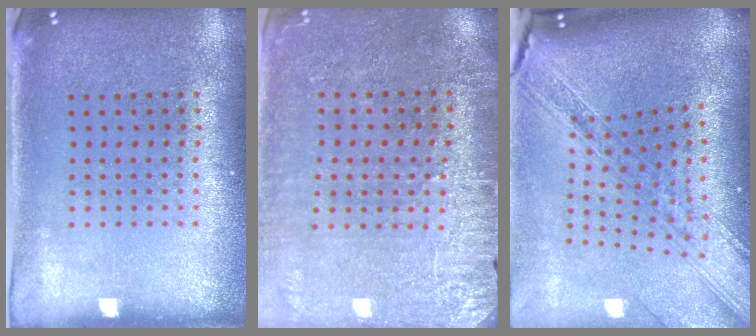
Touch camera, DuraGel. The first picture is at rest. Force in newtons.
{"total": 3.0, "press": 2.9, "slide": 0.6}
{"total": 2.8, "press": 2.3, "slide": 1.7}